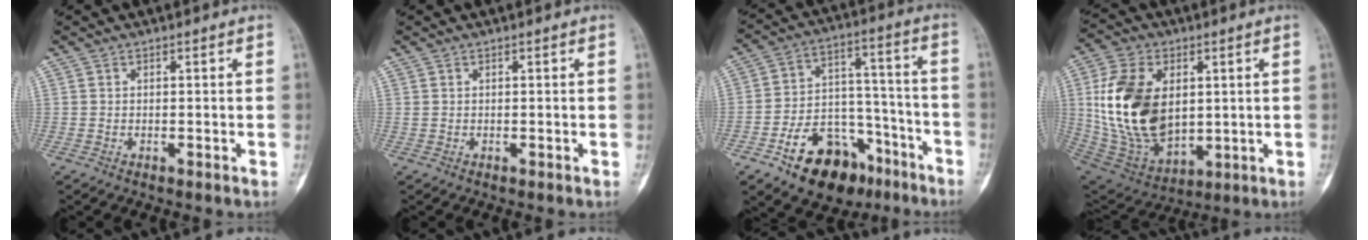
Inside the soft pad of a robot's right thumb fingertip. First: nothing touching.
{"total": 0.0}
{"total": 17.8, "force": [-10.4, 11.0, 9.4], "torque": [-0.109, 0.086, -0.161]}
{"total": 21.1, "force": [2.6, 13.3, 16.2], "torque": [-0.302, -0.018, 0.068]}